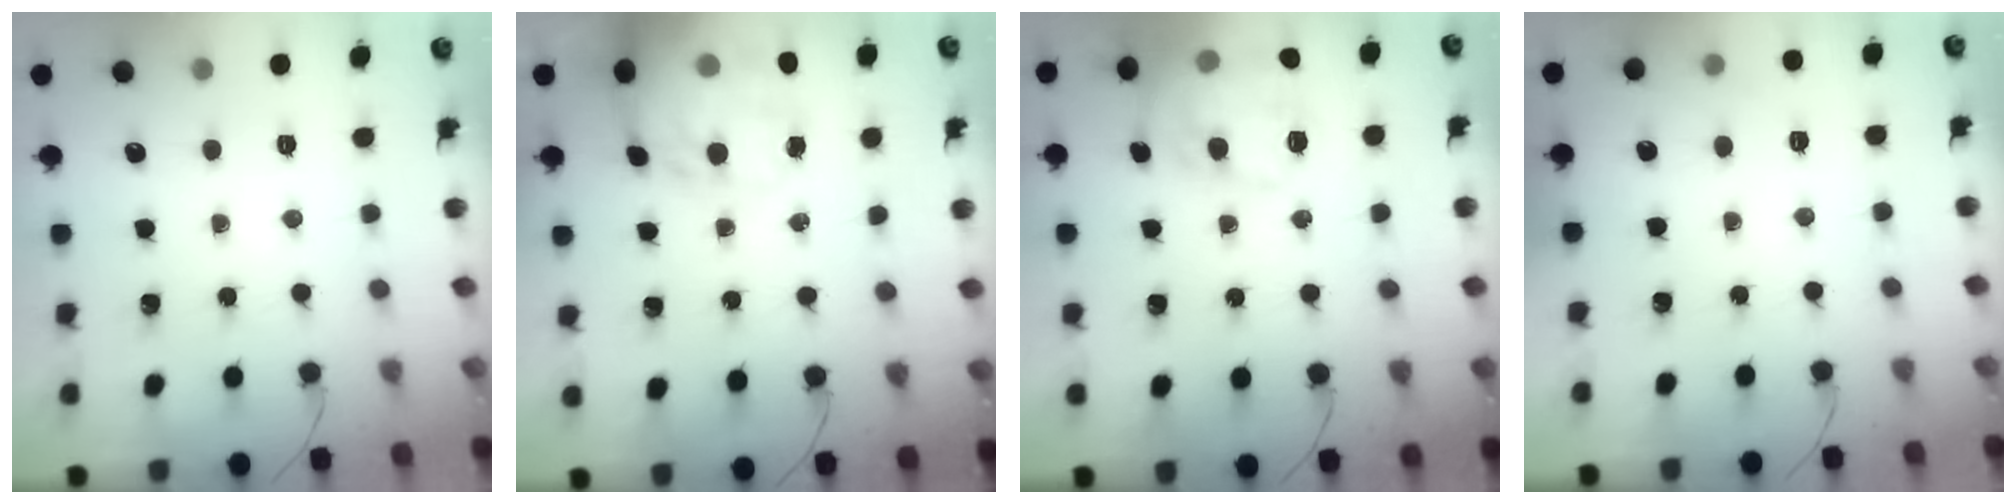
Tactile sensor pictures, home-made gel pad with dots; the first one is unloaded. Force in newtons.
{"total": 18.2, "press": 17.6, "slide": 4.4}
{"total": 19.1, "press": 19.0, "slide": 1.9}
{"total": 5.0, "press": 4.9, "slide": 1.2}